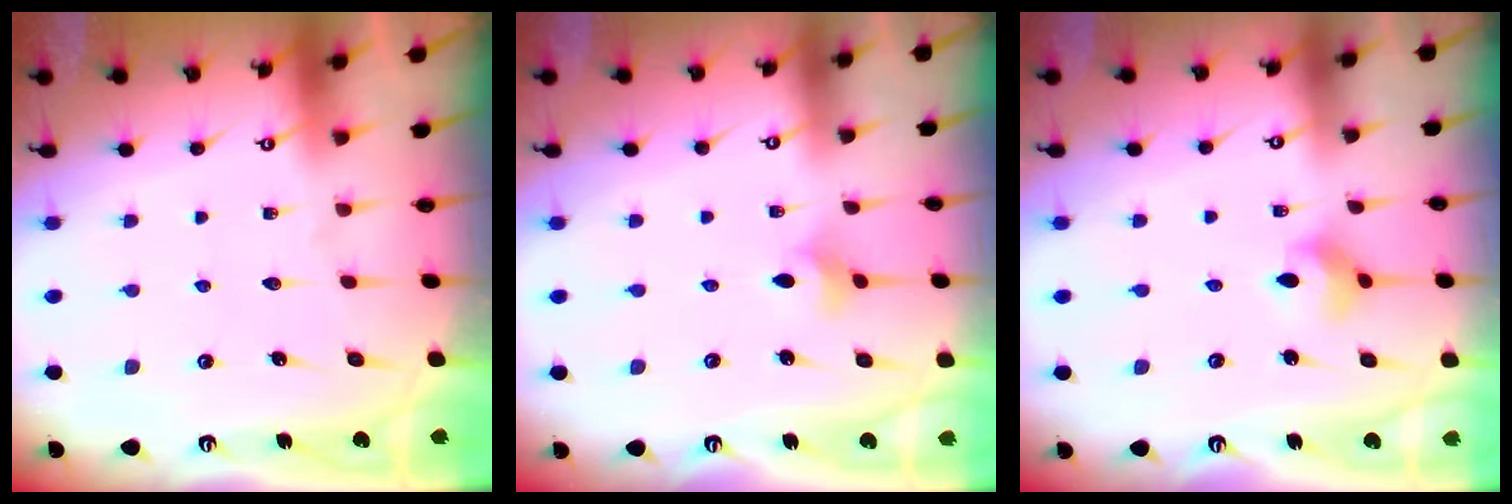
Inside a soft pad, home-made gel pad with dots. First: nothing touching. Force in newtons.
{"total": 2.9, "press": 2.8, "slide": 0.6}
{"total": 4.7, "press": 4.6, "slide": 0.6}